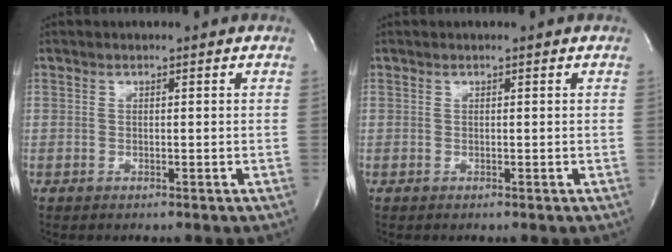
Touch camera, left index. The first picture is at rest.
{"total": 0.0}